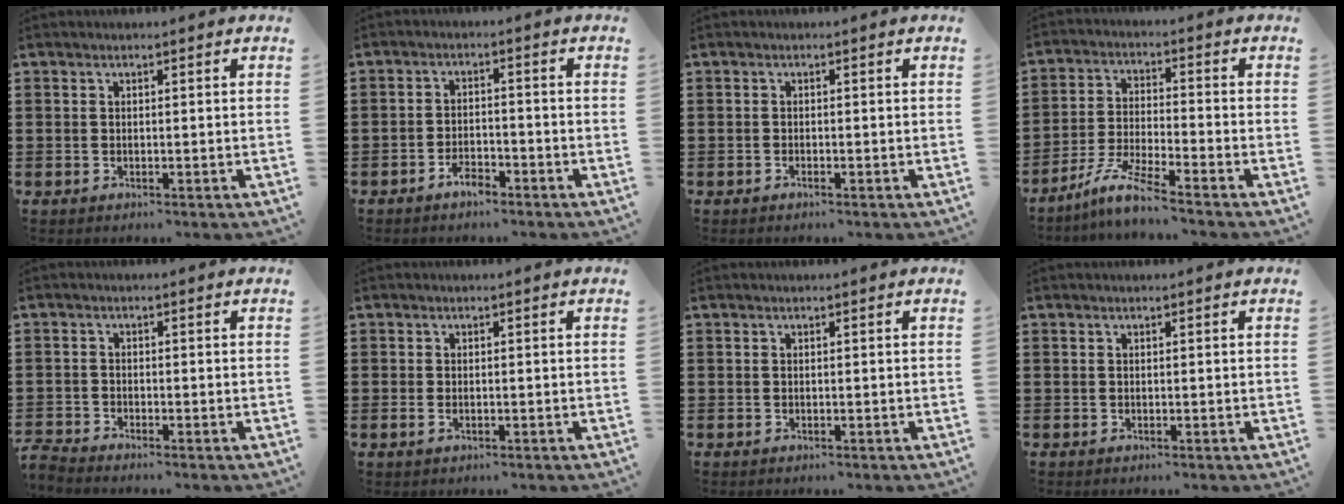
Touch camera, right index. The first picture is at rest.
{"total": 3.0, "force": [-2.5, 1.0, 1.4], "torque": [-0.026, 0.008, -0.048]}
{"total": 0.6, "force": [-0.5, 0.1, 0.3], "torque": [-0.008, -0.003, -0.009]}
{"total": 6.5, "force": [-5.5, -0.3, 3.4], "torque": [-0.091, -0.018, -0.113]}
{"total": 1.8, "force": [-1.8, 0.0, 0.0], "torque": [-0.006, 0.000, -0.039]}
{"total": 1.5, "force": [1.0, -1.1, -0.3], "torque": [0.011, -0.006, 0.020]}
{"total": 0.0}
{"total": 0.0}